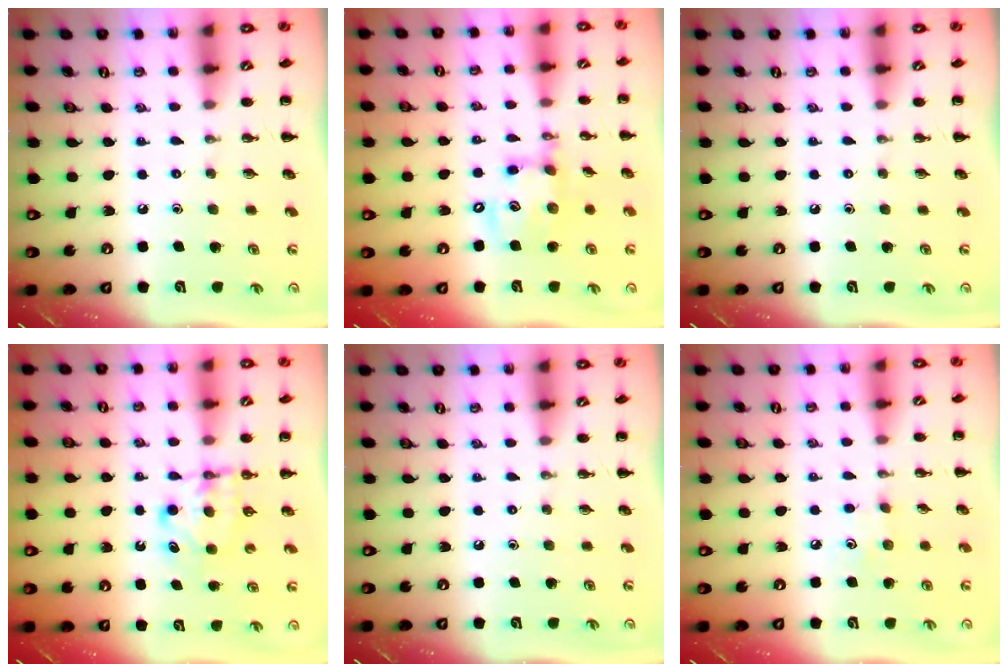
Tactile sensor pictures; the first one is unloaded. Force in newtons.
{"total": 12.4, "press": 12.2, "slide": 2.5}
{"total": 0.0}
{"total": 6.4, "press": 6.4, "slide": 0.5}
{"total": 0.0}
{"total": 4.9, "press": 4.7, "slide": 1.3}